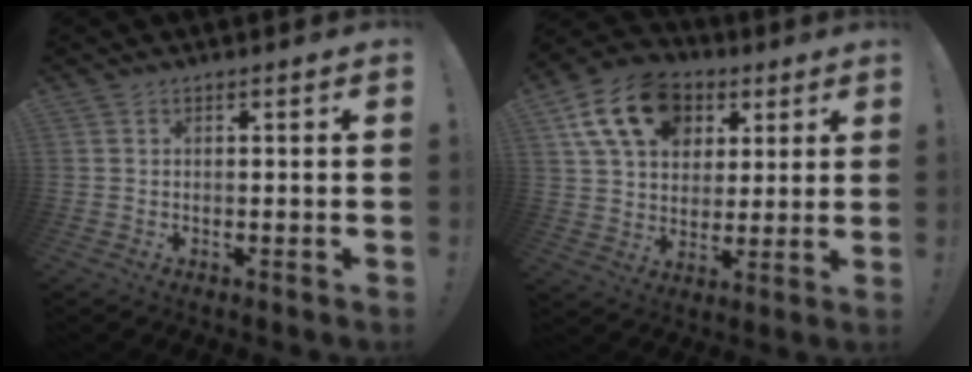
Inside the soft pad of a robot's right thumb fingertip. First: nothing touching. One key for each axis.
{"total": 18.0, "fx": 7.6, "fy": 12.8, "fz": 10.2, "tx": -0.164, "ty": -0.019, "tz": 0.146}